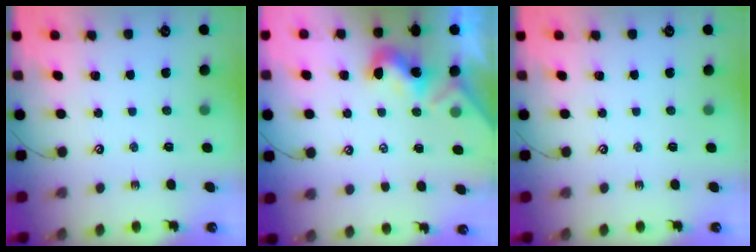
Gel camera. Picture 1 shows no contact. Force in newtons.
{"total": 2.0, "press": 2.0, "slide": 0.5}
{"total": 0.0}